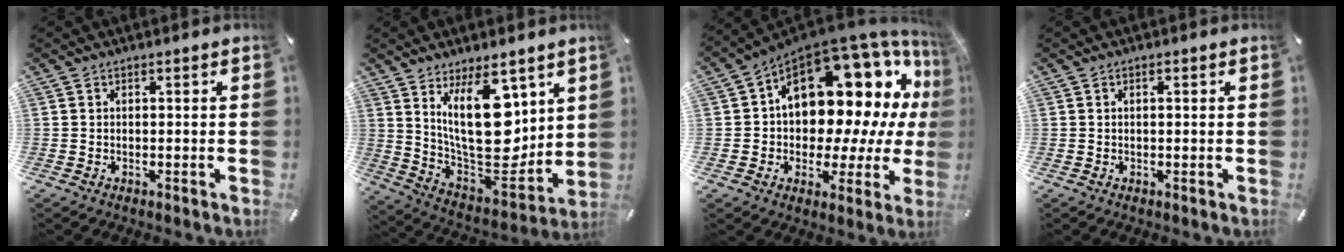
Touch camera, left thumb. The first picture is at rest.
{"total": 22.6, "force": [8.1, 11.2, 18.0], "torque": [-0.335, -0.070, 0.142]}
{"total": 18.9, "force": [7.1, 11.6, 13.1], "torque": [-0.180, -0.076, 0.122]}
{"total": 0.6, "force": [0.1, 0.2, 0.6], "torque": [-0.011, 0.002, 0.000]}